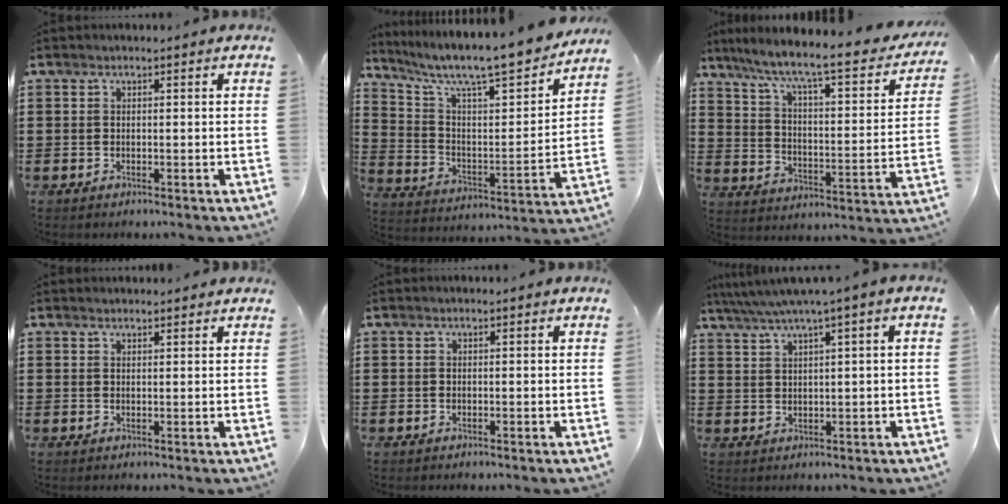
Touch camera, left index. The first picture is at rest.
{"total": 9.8, "force": [8.7, 1.0, 4.6], "torque": [-0.110, -0.071, 0.140]}
{"total": 8.0, "force": [6.3, 0.3, 4.9], "torque": [-0.112, -0.053, 0.095]}
{"total": 1.1, "force": [1.1, 0.2, 0.2], "torque": [-0.005, 0.000, 0.022]}
{"total": 0.0}
{"total": 3.5, "force": [1.6, -0.4, 3.0], "torque": [-0.062, -0.007, 0.026]}